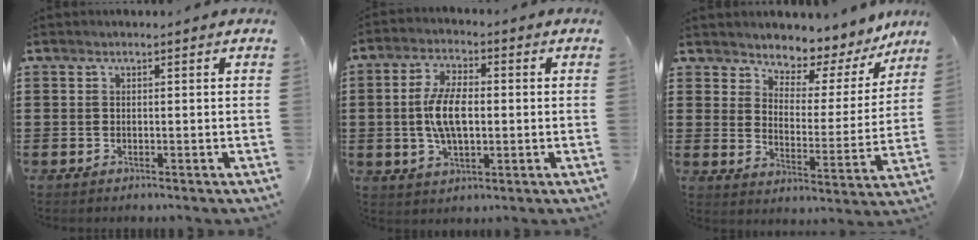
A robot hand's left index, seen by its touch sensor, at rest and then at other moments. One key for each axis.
{"total": 8.0, "fx": -0.1, "fy": 3.8, "fz": 7.1, "tx": -0.150, "ty": 0.007, "tz": -0.007}
{"total": 4.4, "fx": 4.1, "fy": 1.7, "fz": 0.5, "tx": -0.025, "ty": -0.040, "tz": 0.060}